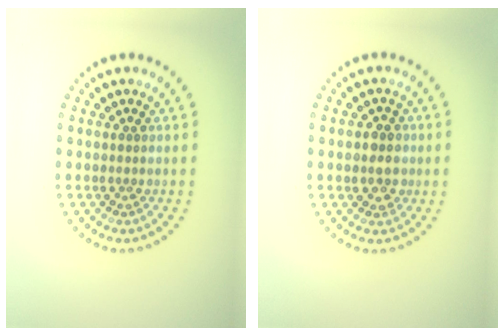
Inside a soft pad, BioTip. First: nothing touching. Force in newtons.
{"total": 2.2, "press": 2.1, "slide": 0.7}